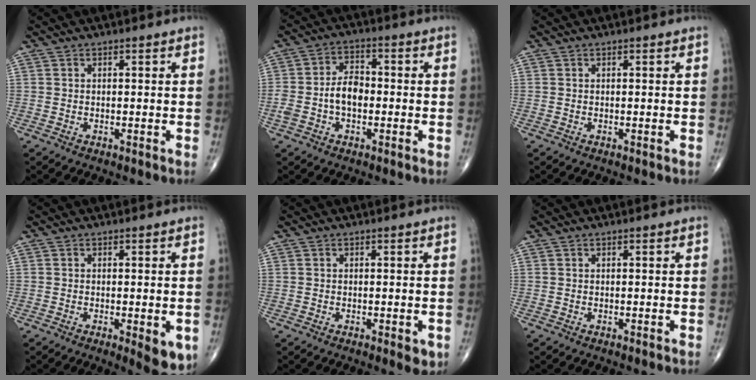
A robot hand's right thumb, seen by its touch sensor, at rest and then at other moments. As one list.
[{"total": 7.1, "force": [-1.1, 4.4, 5.4], "torque": [-0.101, 0.026, -0.025]}, {"total": 0.0}, {"total": 6.1, "force": [-1.9, 2.0, 5.4], "torque": [-0.062, -0.013, -0.022]}, {"total": 2.5, "force": [-0.7, 1.0, 2.2], "torque": [-0.021, -0.004, -0.008]}, {"total": 0.0}]